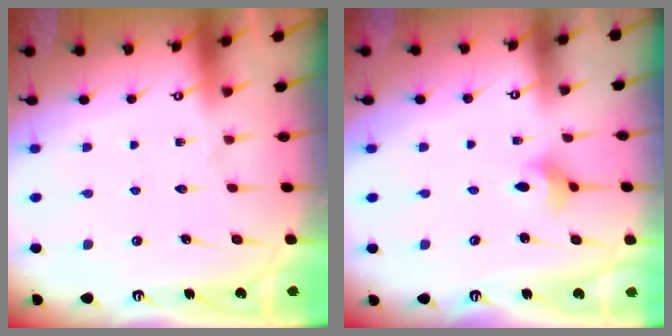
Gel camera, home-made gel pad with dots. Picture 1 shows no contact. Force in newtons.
{"total": 2.8, "press": 2.8, "slide": 0.2}